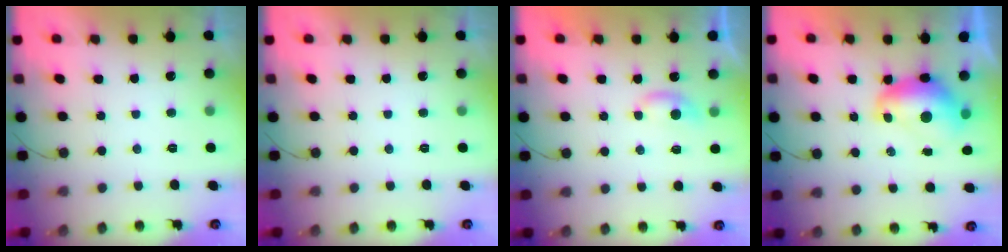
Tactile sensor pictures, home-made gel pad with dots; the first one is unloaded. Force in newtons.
{"total": 0.0}
{"total": 4.4, "press": 4.3, "slide": 0.6}
{"total": 8.6, "press": 8.5, "slide": 0.9}